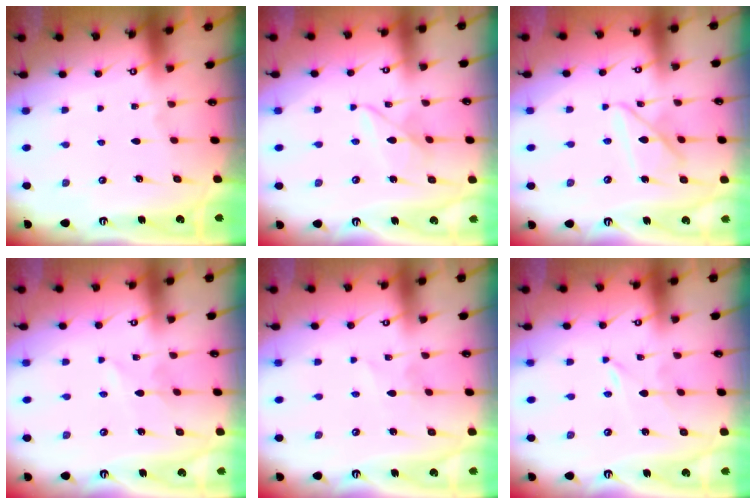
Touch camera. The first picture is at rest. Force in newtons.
{"total": 5.8, "press": 5.8, "slide": 0.5}
{"total": 11.4, "press": 11.4, "slide": 1.0}
{"total": 1.5, "press": 1.5, "slide": 0.1}
{"total": 1.5, "press": 1.5, "slide": 0.1}
{"total": 0.0}